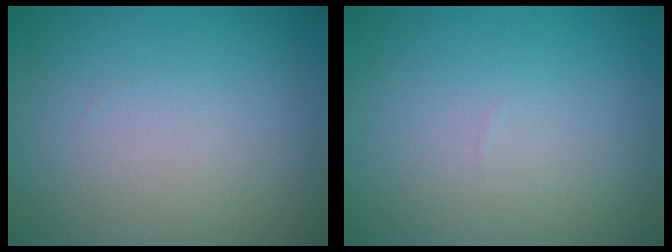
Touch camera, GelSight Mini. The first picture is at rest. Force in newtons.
{"total": 0.0}